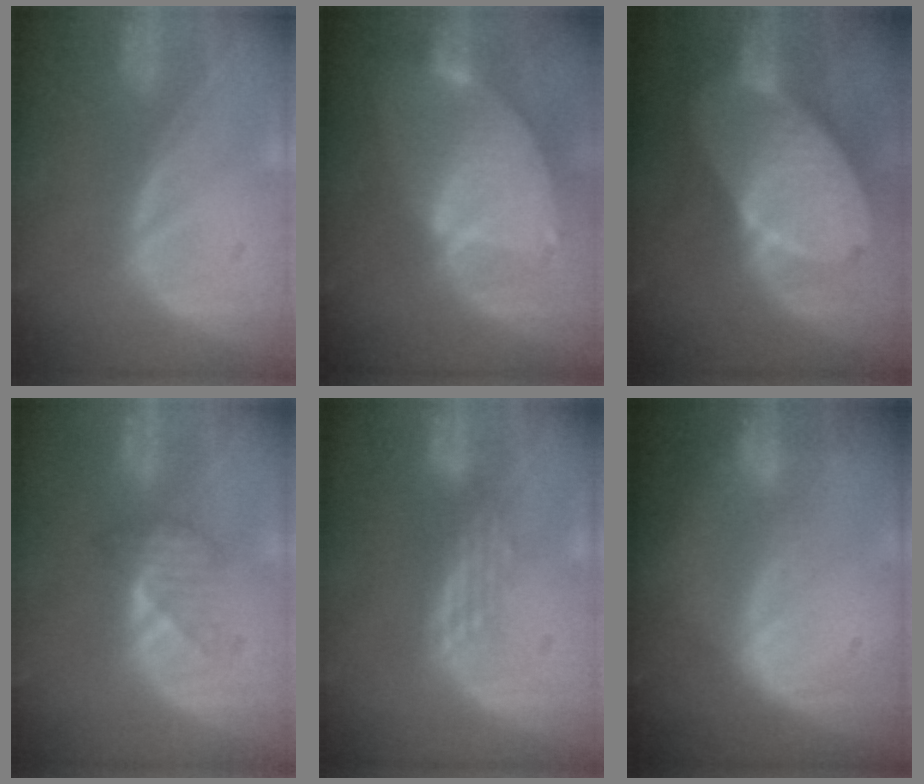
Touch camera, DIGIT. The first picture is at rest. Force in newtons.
{"total": 8.6, "press": 7.5, "slide": 4.1}
{"total": 10.7, "press": 10.7, "slide": 0.6}
{"total": 3.5, "press": 3.2, "slide": 1.5}
{"total": 3.0, "press": 2.5, "slide": 1.7}
{"total": 1.6, "press": 1.6, "slide": 0.1}